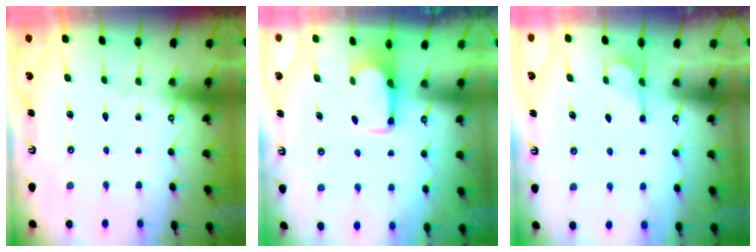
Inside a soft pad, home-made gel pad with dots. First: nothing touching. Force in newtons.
{"total": 1.9, "press": 1.7, "slide": 0.8}
{"total": 2.1, "press": 1.9, "slide": 0.9}